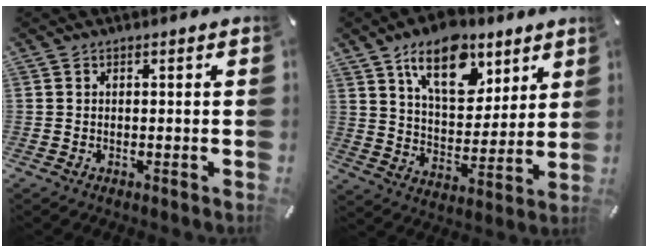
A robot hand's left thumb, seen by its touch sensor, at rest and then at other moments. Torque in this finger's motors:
{"motor_torque": [0.90, 0.90, 1.27, -1.50, 0.34]}